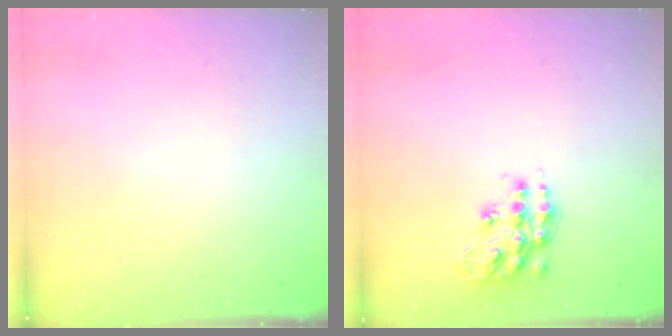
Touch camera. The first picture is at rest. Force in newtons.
{"total": 13.4, "press": 13.4, "slide": 0.9}